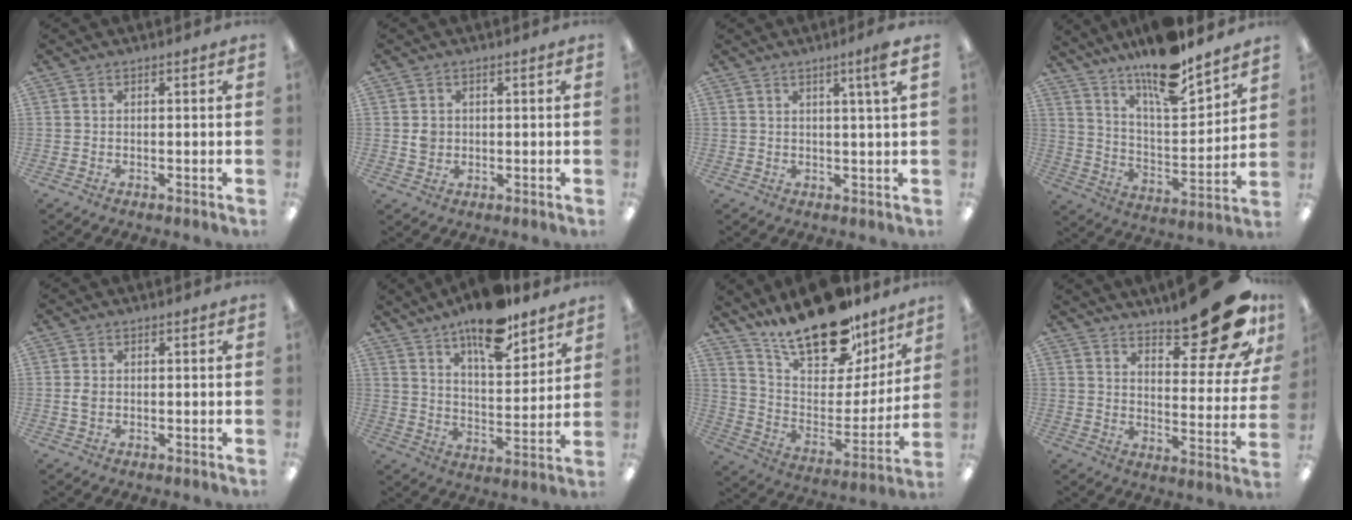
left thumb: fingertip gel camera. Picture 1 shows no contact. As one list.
[{"total": 2.6, "force": [0.4, 2.3, 1.1], "torque": [-0.007, -0.002, 0.003]}, {"total": 4.4, "force": [2.5, -0.3, 3.7], "torque": [-0.059, -0.008, 0.035]}, {"total": 15.5, "force": [13.3, 2.8, 7.4], "torque": [-0.136, -0.096, 0.226]}, {"total": 1.8, "force": [0.0, 1.2, 1.4], "torque": [-0.027, 0.003, -0.001]}, {"total": 14.4, "force": [11.1, 4.7, 7.9], "torque": [-0.119, -0.069, 0.189]}, {"total": 23.4, "force": [17.9, 10.0, 11.1], "torque": [-0.172, -0.121, 0.313]}, {"total": 19.8, "force": [14.5, 6.0, 12.0], "torque": [-0.154, -0.104, 0.235]}]